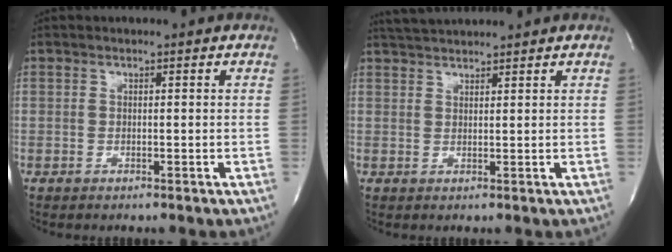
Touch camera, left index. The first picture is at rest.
{"total": 3.7, "force": [3.6, -0.2, 1.0], "torque": [-0.022, 0.023, 0.068]}